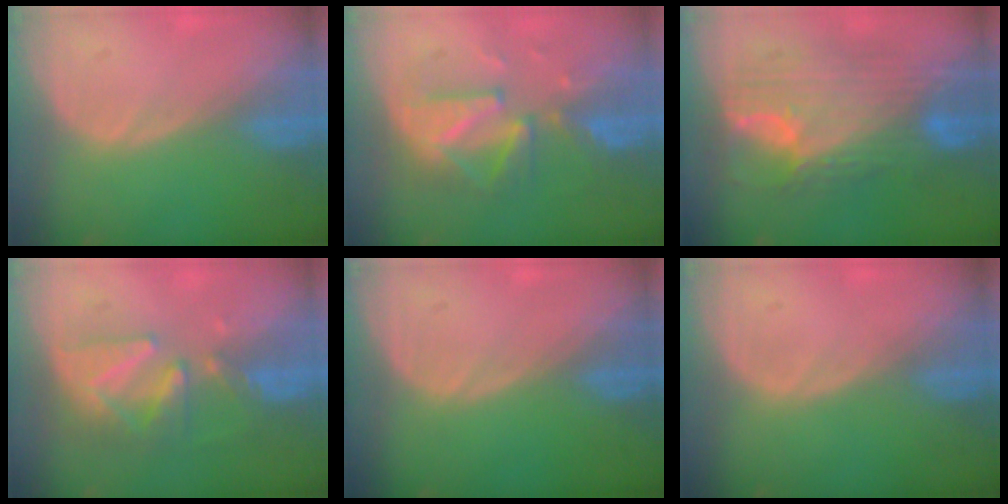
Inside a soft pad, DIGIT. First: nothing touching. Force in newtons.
{"total": 8.2, "press": 8.2, "slide": 0.3}
{"total": 11.8, "press": 11.7, "slide": 1.1}
{"total": 8.4, "press": 7.8, "slide": 3.1}
{"total": 0.0}
{"total": 0.0}